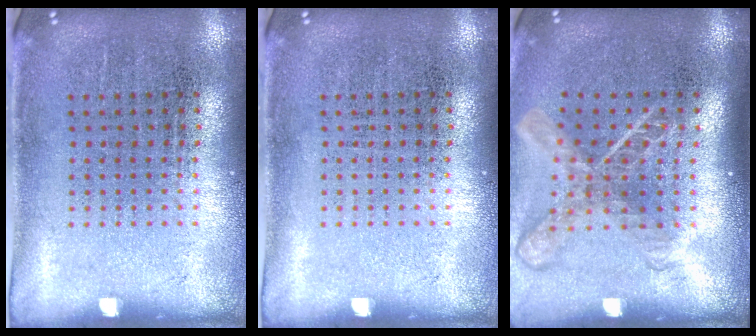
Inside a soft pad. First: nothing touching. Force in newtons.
{"total": 0.0}
{"total": 1.8, "press": 1.4, "slide": 1.2}